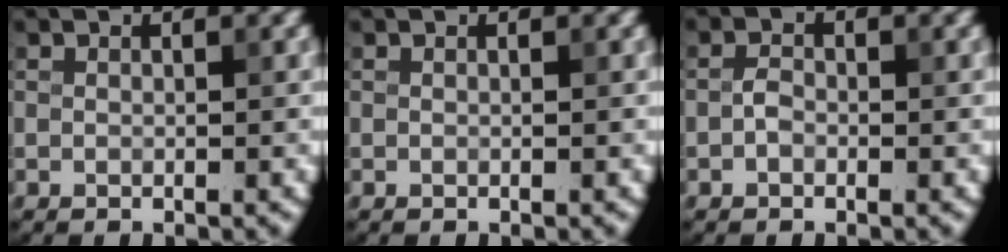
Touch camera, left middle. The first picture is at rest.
{"total": 0.0}
{"total": 1.2, "force": [-0.5, 0.8, 0.7], "torque": [-0.015, 0.003, -0.014]}